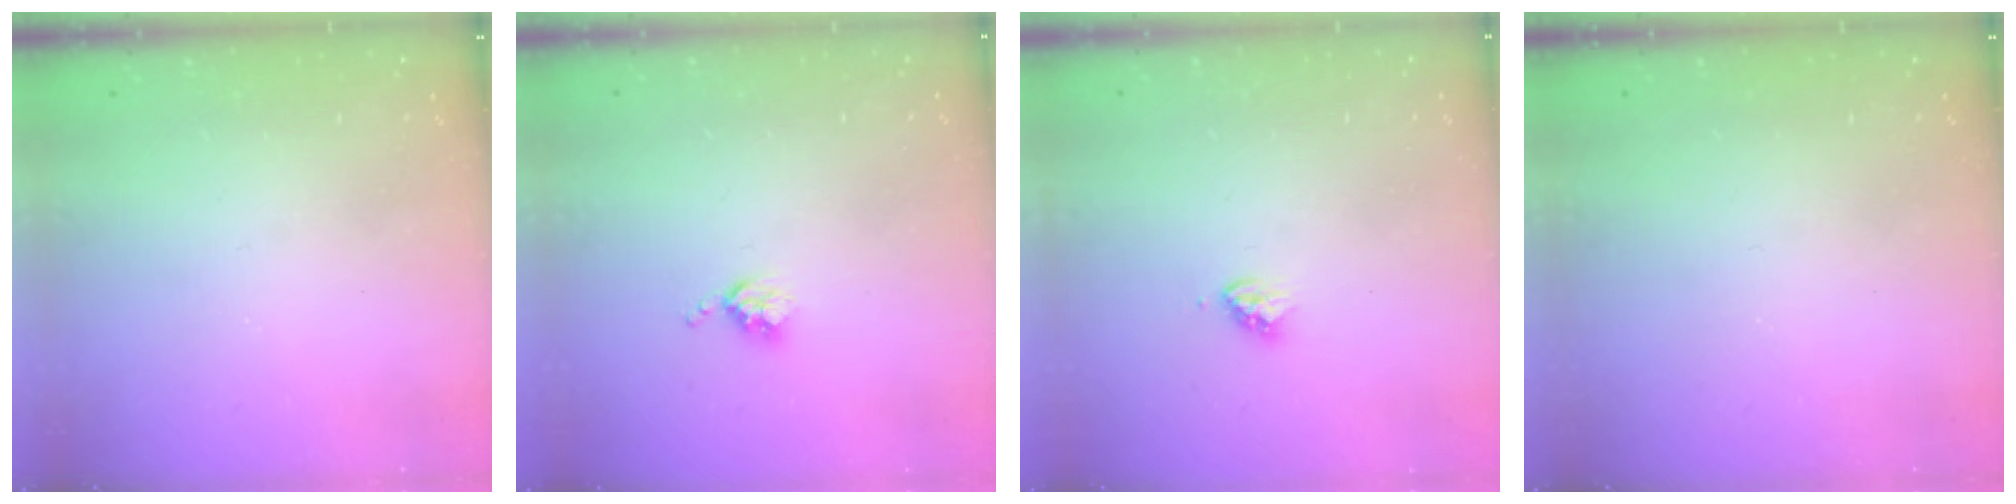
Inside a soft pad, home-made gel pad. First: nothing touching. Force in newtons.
{"total": 3.5, "press": 3.5, "slide": 0.4}
{"total": 3.4, "press": 3.3, "slide": 0.2}
{"total": 0.0}